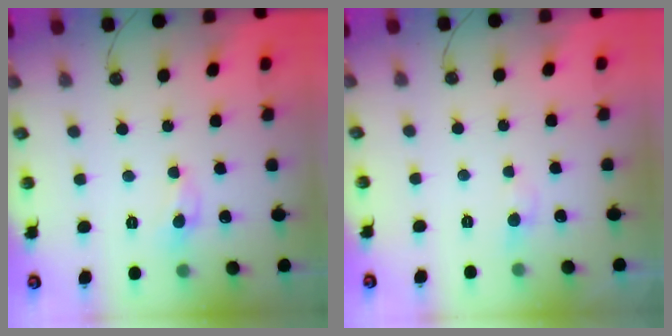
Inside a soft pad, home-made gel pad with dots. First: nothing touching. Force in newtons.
{"total": 2.7, "press": 2.6, "slide": 0.8}